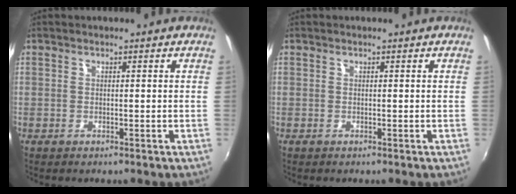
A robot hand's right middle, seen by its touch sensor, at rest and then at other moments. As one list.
[{"total": 0.0}]